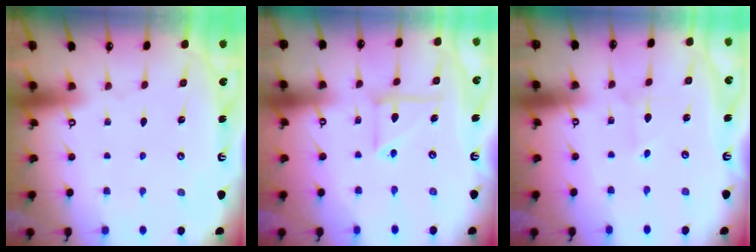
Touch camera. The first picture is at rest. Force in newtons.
{"total": 9.2, "press": 9.0, "slide": 1.5}
{"total": 1.6, "press": 1.6, "slide": 0.2}